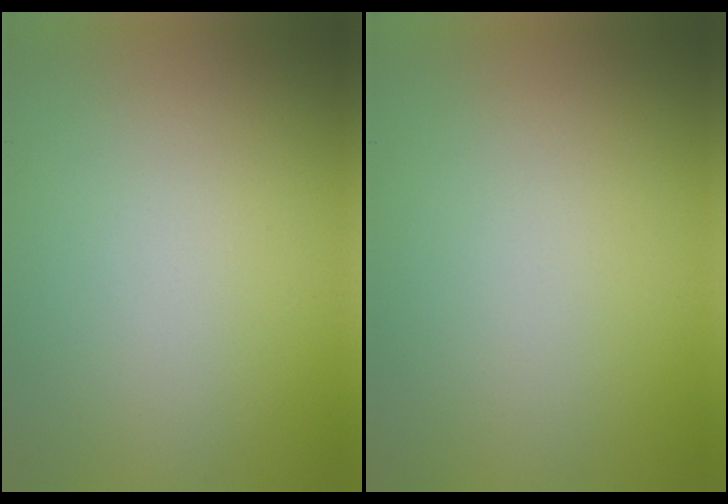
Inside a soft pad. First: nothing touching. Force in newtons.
{"total": 0.0}